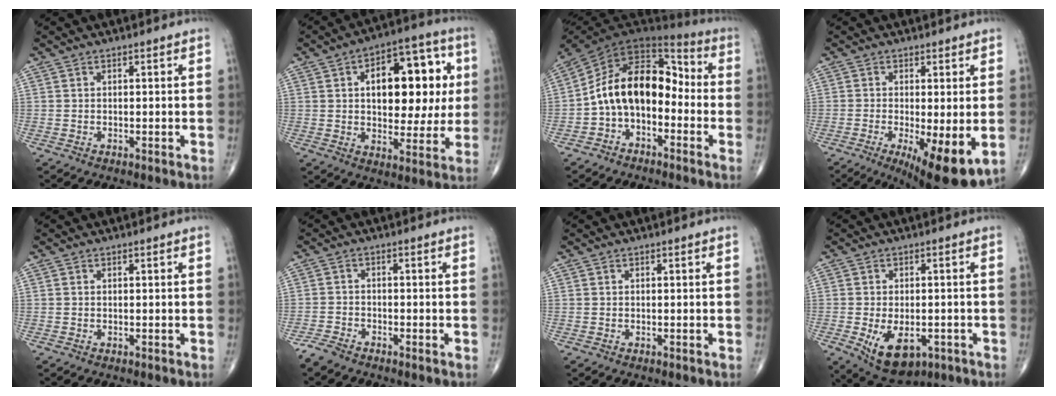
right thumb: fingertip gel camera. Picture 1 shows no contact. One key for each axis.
{"total": 19.3, "fx": 3.5, "fy": 10.6, "fz": 15.7, "tx": -0.174, "ty": 0.016, "tz": 0.050}
{"total": 15.3, "fx": -2.7, "fy": 9.9, "fz": 11.3, "tx": -0.163, "ty": 0.076, "tz": -0.059}
{"total": 12.2, "fx": -3.4, "fy": 3.5, "fz": 11.2, "tx": -0.164, "ty": -0.024, "tz": -0.043}
{"total": 0.0}
{"total": 2.7, "fx": -2.4, "fy": 0.7, "fz": 1.0, "tx": -0.026, "ty": -0.002, "tz": -0.051}
{"total": 0.0}
{"total": 9.9, "fx": -3.3, "fy": 5.9, "fz": 7.3, "tx": -0.104, "ty": 0.000, "tz": -0.036}